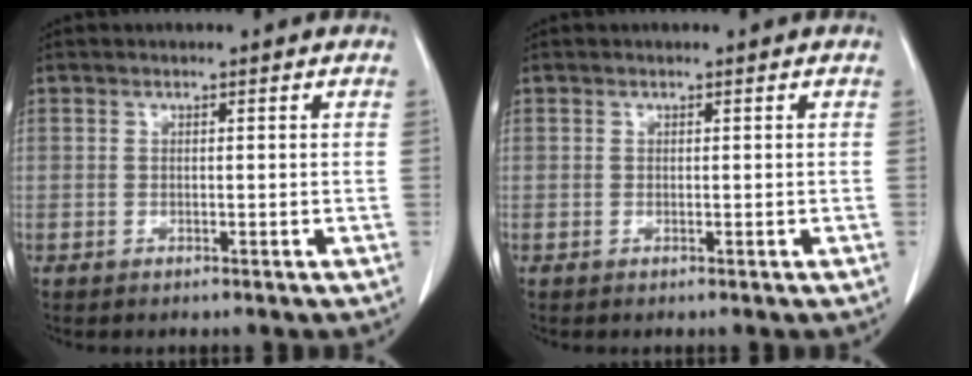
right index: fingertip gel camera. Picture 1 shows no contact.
{"total": 0.0}